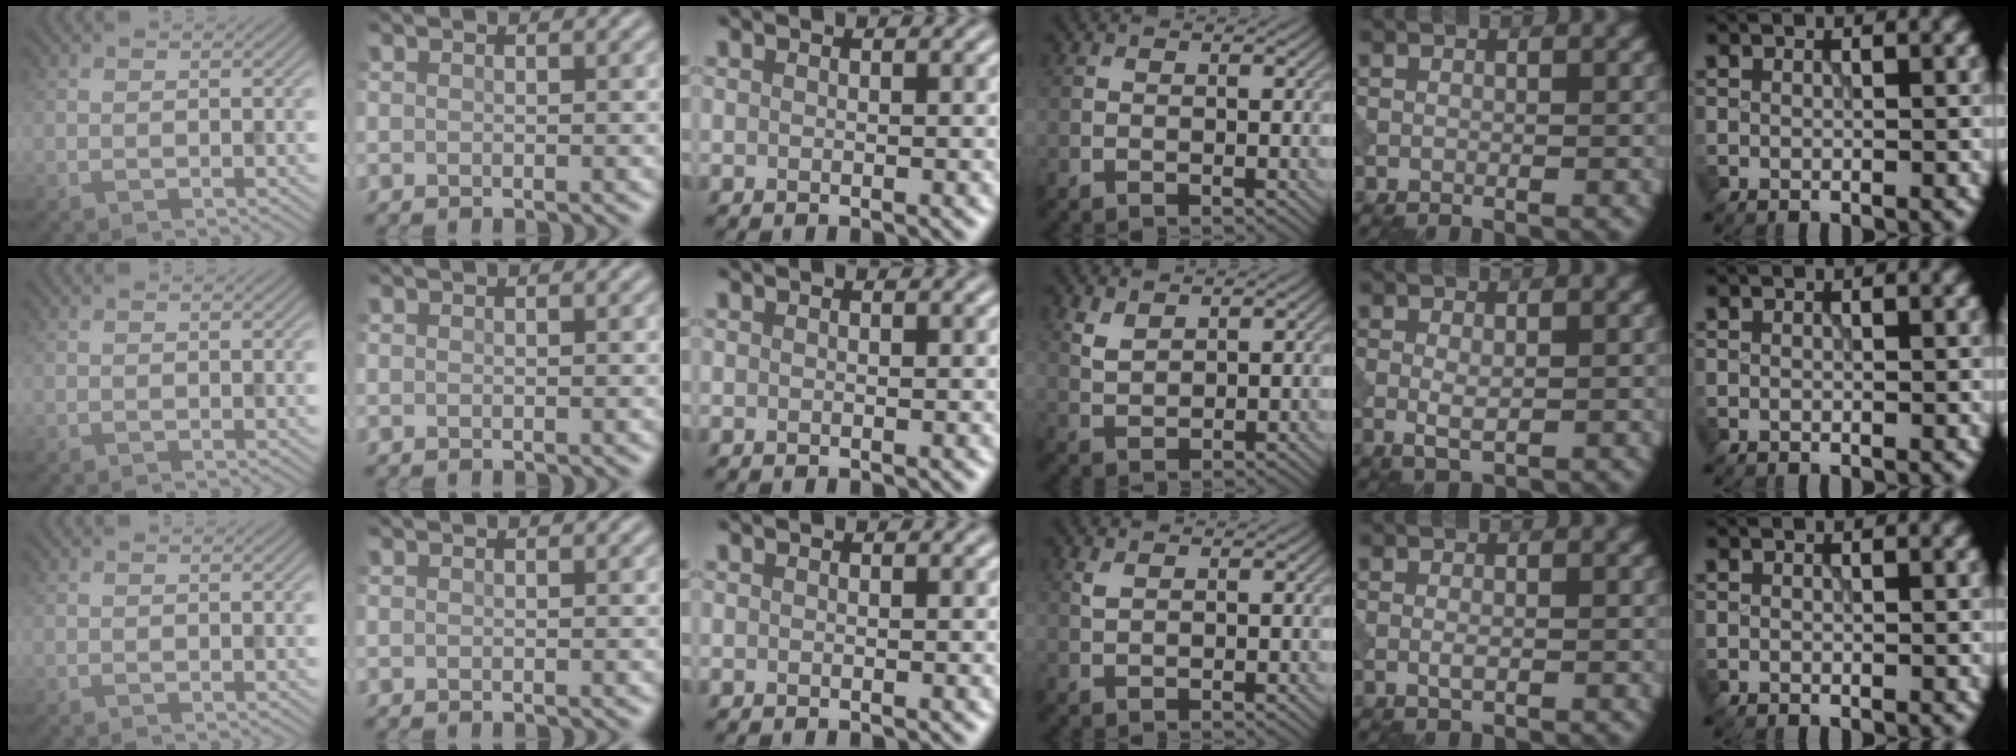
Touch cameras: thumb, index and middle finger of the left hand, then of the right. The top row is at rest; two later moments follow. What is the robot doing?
{"motion": "dispense", "object": "pipette"}